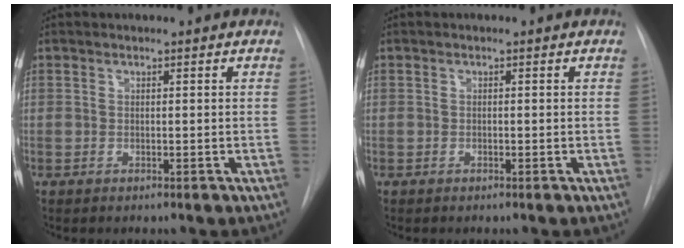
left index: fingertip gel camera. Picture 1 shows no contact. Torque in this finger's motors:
{"motor_torque": [-0.19, 0.10, -0.02, -0.01]}